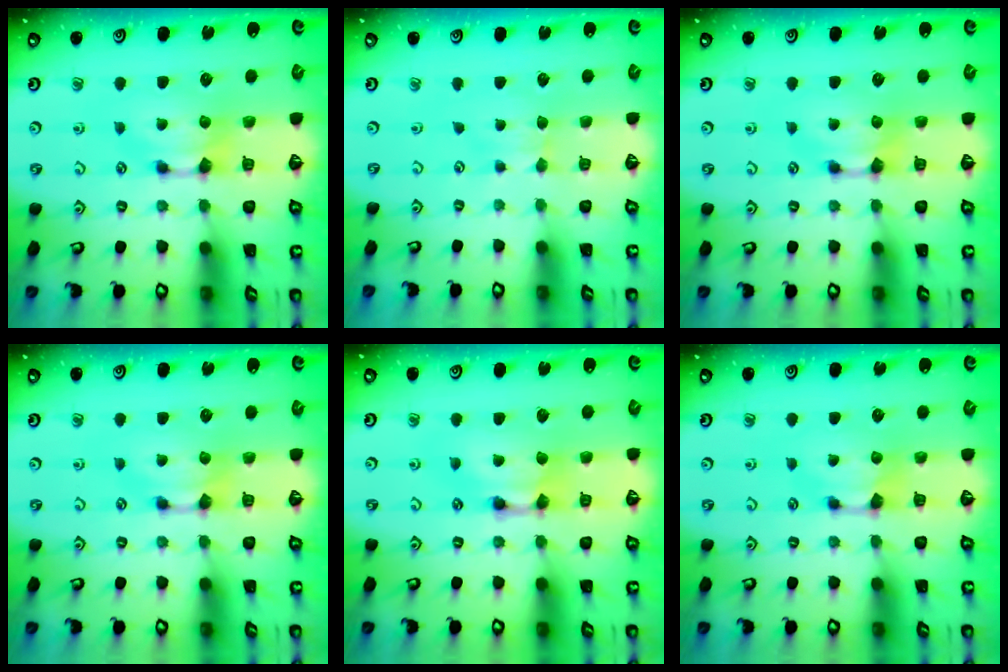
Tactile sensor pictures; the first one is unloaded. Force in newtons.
{"total": 1.9, "press": 1.8, "slide": 0.4}
{"total": 0.0}
{"total": 0.0}
{"total": 1.7, "press": 1.7, "slide": 0.1}
{"total": 0.0}